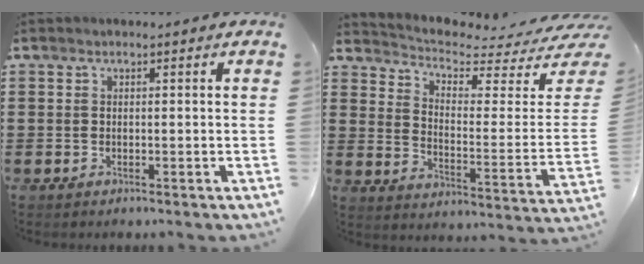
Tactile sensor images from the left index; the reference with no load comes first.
{"total": 4.0, "force": [3.7, 0.8, 1.5], "torque": [-0.055, -0.042, 0.057]}